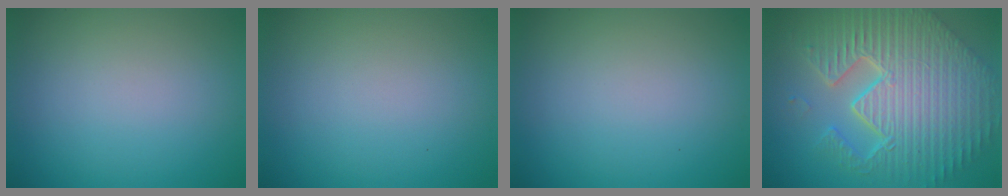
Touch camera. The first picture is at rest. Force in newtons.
{"total": 0.0}
{"total": 0.0}
{"total": 11.5, "press": 7.5, "slide": 8.6}